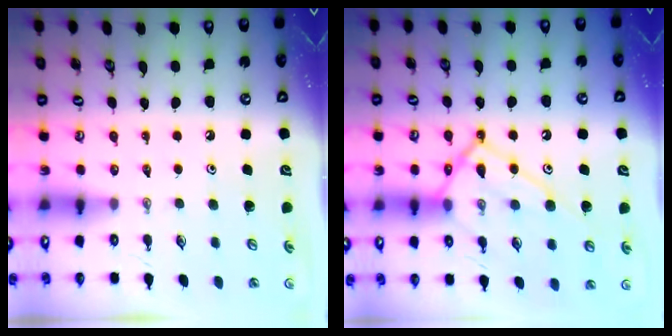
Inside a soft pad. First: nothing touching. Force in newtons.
{"total": 15.9, "press": 15.8, "slide": 1.6}